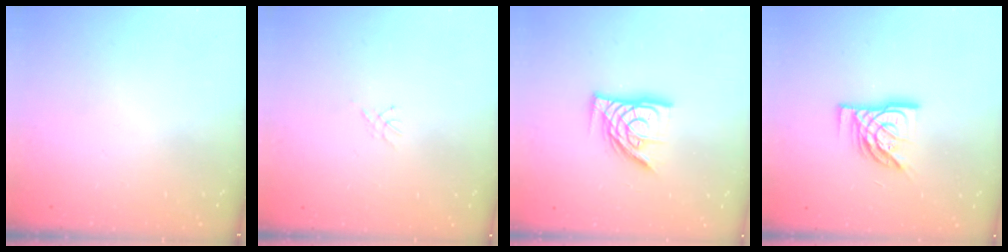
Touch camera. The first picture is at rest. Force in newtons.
{"total": 2.3, "press": 2.2, "slide": 0.3}
{"total": 13.3, "press": 13.2, "slide": 1.5}
{"total": 13.3, "press": 13.2, "slide": 1.2}